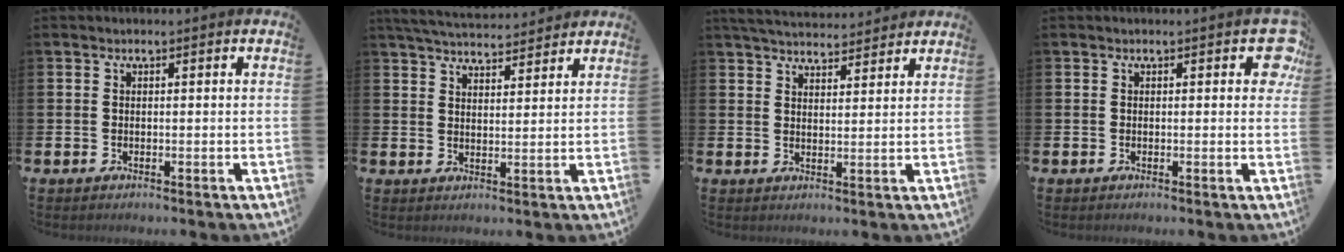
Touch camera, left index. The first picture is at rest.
{"total": 5.1, "force": [5.0, 0.8, 0.6], "torque": [-0.025, -0.026, 0.090]}
{"total": 4.7, "force": [4.7, 0.8, 0.5], "torque": [-0.021, -0.023, 0.085]}
{"total": 2.5, "force": [0.7, 1.1, 2.1], "torque": [-0.017, 0.000, 0.004]}